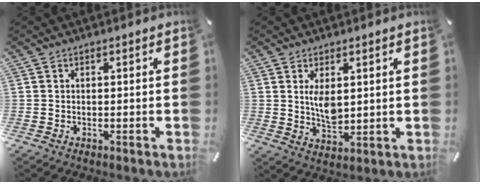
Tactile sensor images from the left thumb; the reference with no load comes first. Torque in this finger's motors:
{"motor_torque": [1.26, 1.24, 0.53, -0.57, 0.16]}